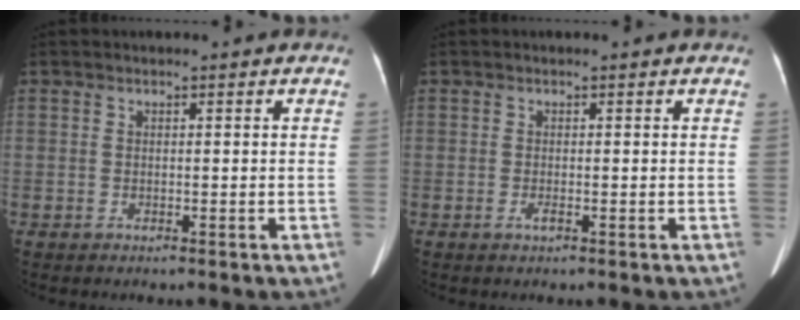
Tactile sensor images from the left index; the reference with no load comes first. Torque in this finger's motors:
{"motor_torque": [0.23, 0.25, 0.09, 0.04]}